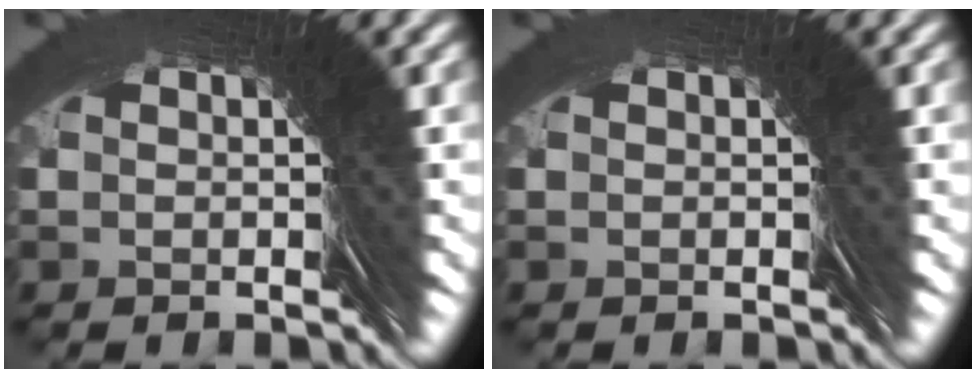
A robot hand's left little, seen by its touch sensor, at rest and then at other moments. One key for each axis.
{"total": 0.0}